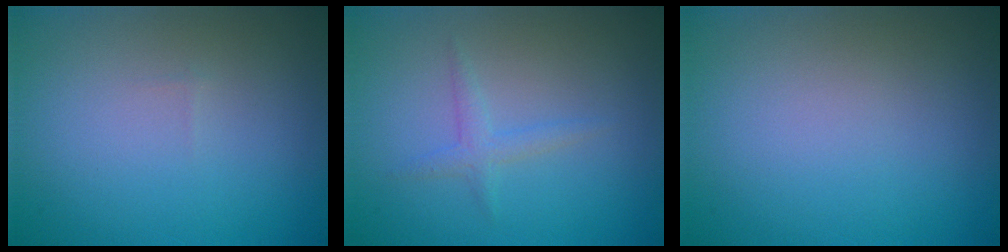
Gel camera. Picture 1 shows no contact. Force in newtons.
{"total": 0.7, "press": 0.6, "slide": 0.1}
{"total": 0.0}